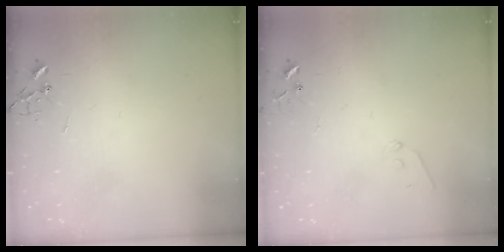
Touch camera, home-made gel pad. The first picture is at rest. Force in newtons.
{"total": 5.2, "press": 5.2, "slide": 0.5}